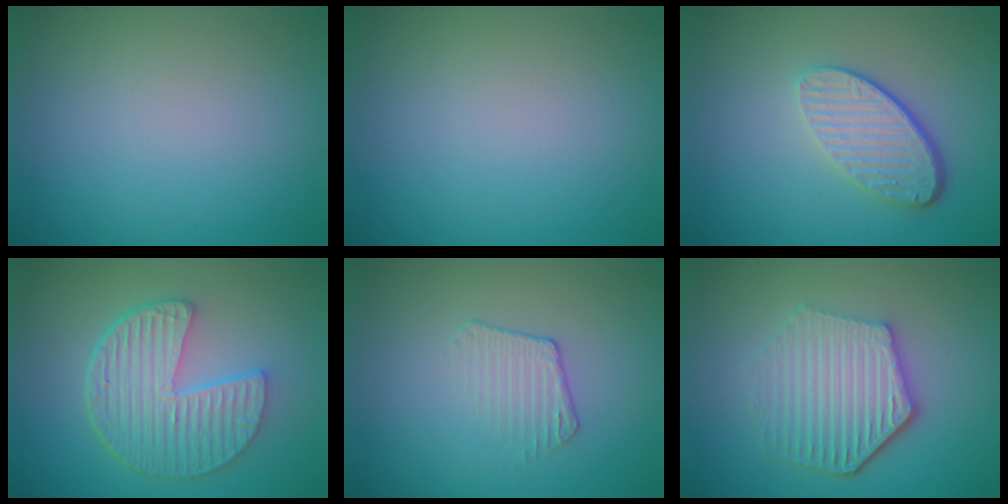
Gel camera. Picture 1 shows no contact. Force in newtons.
{"total": 0.0}
{"total": 4.4, "press": 3.1, "slide": 3.1}
{"total": 6.6, "press": 4.8, "slide": 4.4}
{"total": 1.8, "press": 0.9, "slide": 1.5}
{"total": 5.7, "press": 4.4, "slide": 3.6}